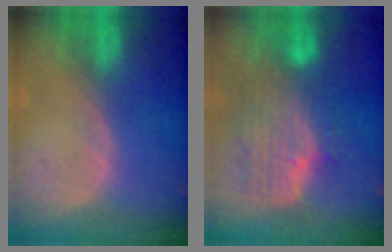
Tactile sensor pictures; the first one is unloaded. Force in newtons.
{"total": 10.6, "press": 9.2, "slide": 5.4}